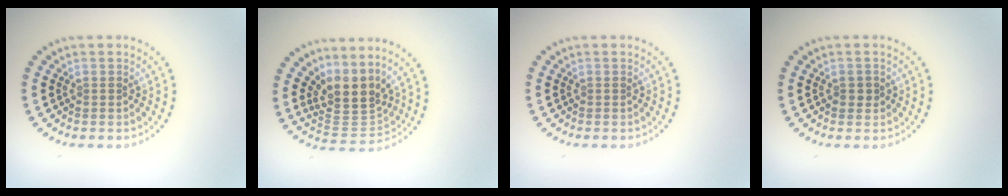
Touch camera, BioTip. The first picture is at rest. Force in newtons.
{"total": 4.0, "press": 3.0, "slide": 2.7}
{"total": 0.0}
{"total": 1.1, "press": 1.1, "slide": 0.2}